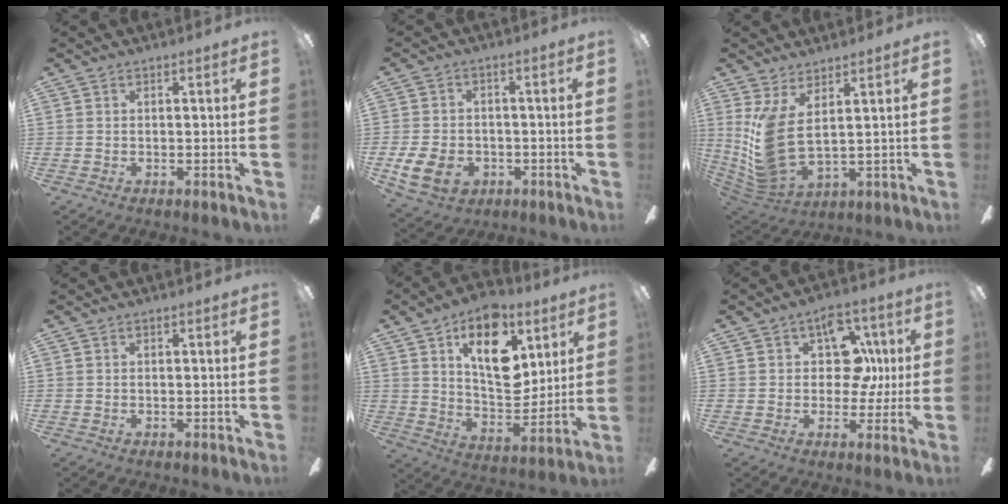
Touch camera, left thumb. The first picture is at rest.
{"total": 9.5, "force": [-3.1, 7.1, 5.6], "torque": [-0.128, 0.012, -0.056]}
{"total": 10.8, "force": [3.6, 4.7, 9.0], "torque": [-0.209, -0.035, 0.073]}
{"total": 0.0}
{"total": 18.6, "force": [9.1, 10.7, 12.2], "torque": [-0.178, -0.028, 0.157]}
{"total": 13.3, "force": [3.6, 9.6, 8.4], "torque": [-0.119, 0.002, 0.068]}